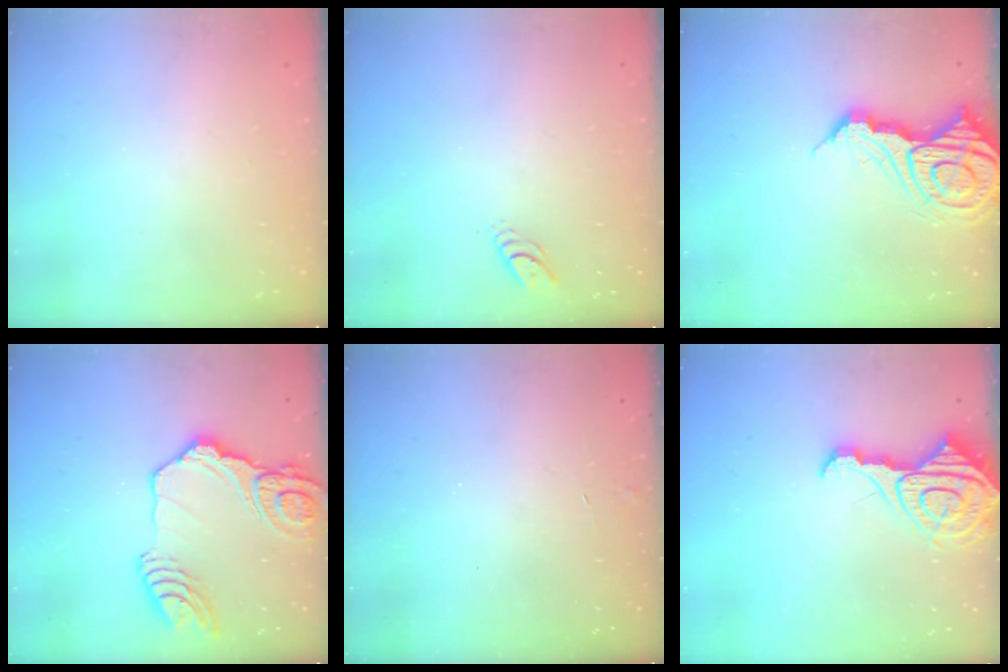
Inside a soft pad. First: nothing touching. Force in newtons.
{"total": 3.6, "press": 3.6, "slide": 0.1}
{"total": 17.8, "press": 17.7, "slide": 2.2}
{"total": 23.3, "press": 23.1, "slide": 3.0}
{"total": 4.3, "press": 4.2, "slide": 0.4}
{"total": 15.8, "press": 15.7, "slide": 1.5}